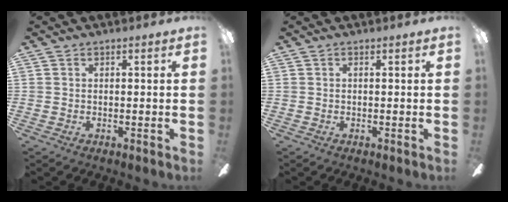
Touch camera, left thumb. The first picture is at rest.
{"total": 0.0}